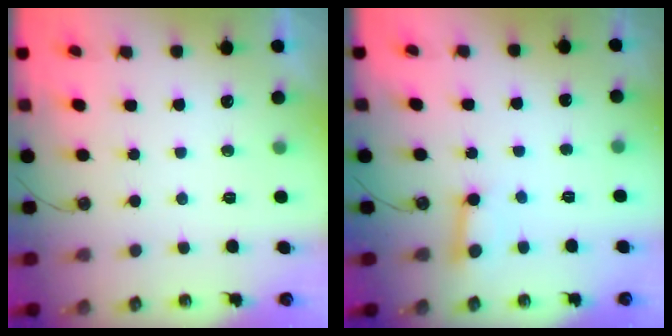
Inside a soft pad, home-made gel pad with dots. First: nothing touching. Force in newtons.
{"total": 4.5, "press": 4.4, "slide": 0.4}